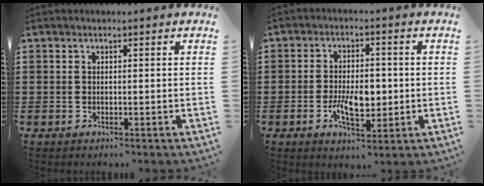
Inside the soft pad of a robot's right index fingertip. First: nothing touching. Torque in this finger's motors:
{"motor_torque": [2.14, 0.00, 0.82, 0.07]}